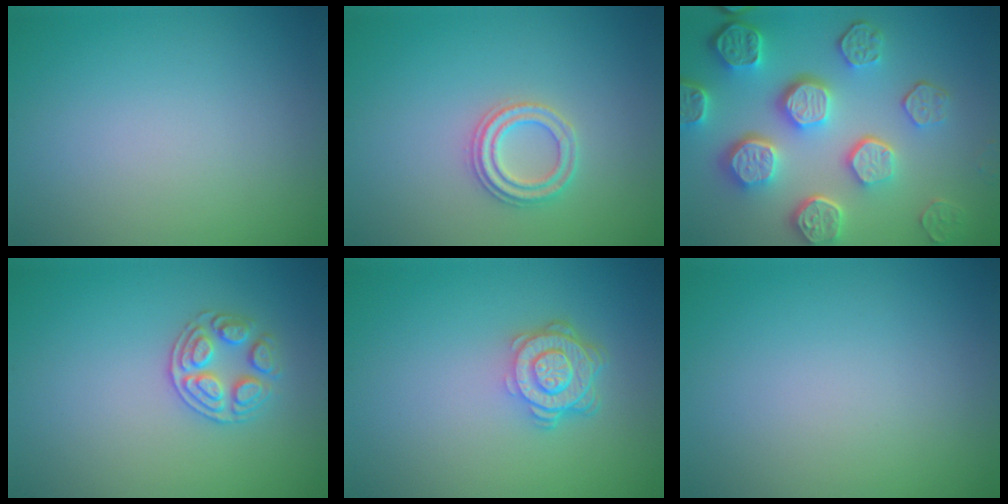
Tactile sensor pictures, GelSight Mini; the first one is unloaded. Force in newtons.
{"total": 2.3, "press": 2.3, "slide": 0.3}
{"total": 8.4, "press": 6.2, "slide": 5.7}
{"total": 2.5, "press": 2.4, "slide": 0.6}
{"total": 4.1, "press": 3.1, "slide": 2.8}
{"total": 0.0}